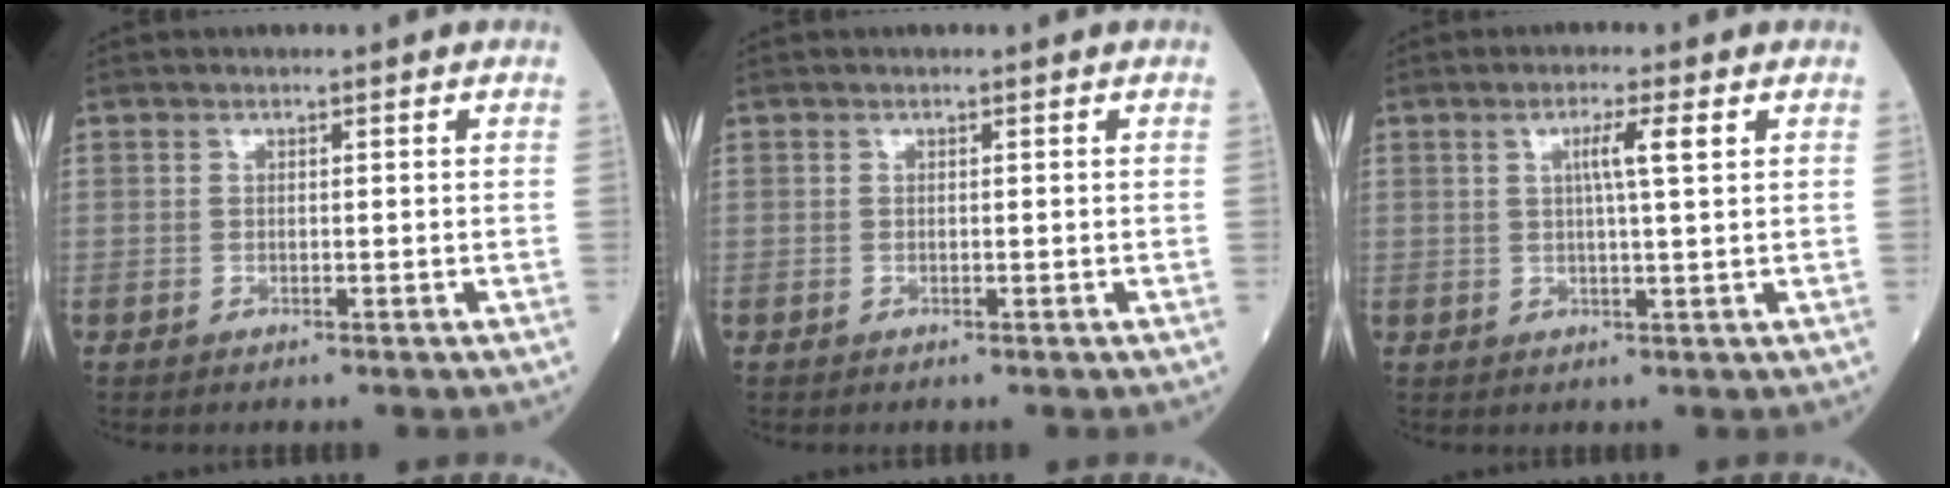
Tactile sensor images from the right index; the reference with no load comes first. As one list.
[{"total": 0.0}, {"total": 3.9, "force": [1.3, -0.3, 3.7], "torque": [-0.067, 0.002, 0.021]}]